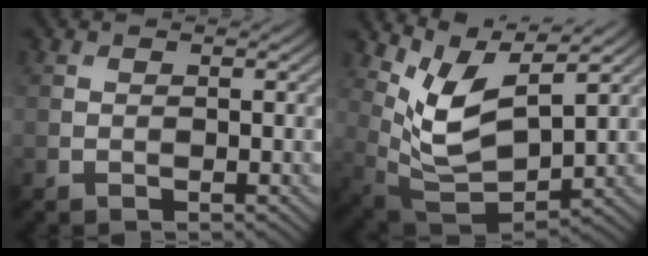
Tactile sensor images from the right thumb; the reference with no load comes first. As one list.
[{"total": 8.6, "force": [4.7, 3.1, 6.5], "torque": [-0.156, -0.004, 0.098]}]